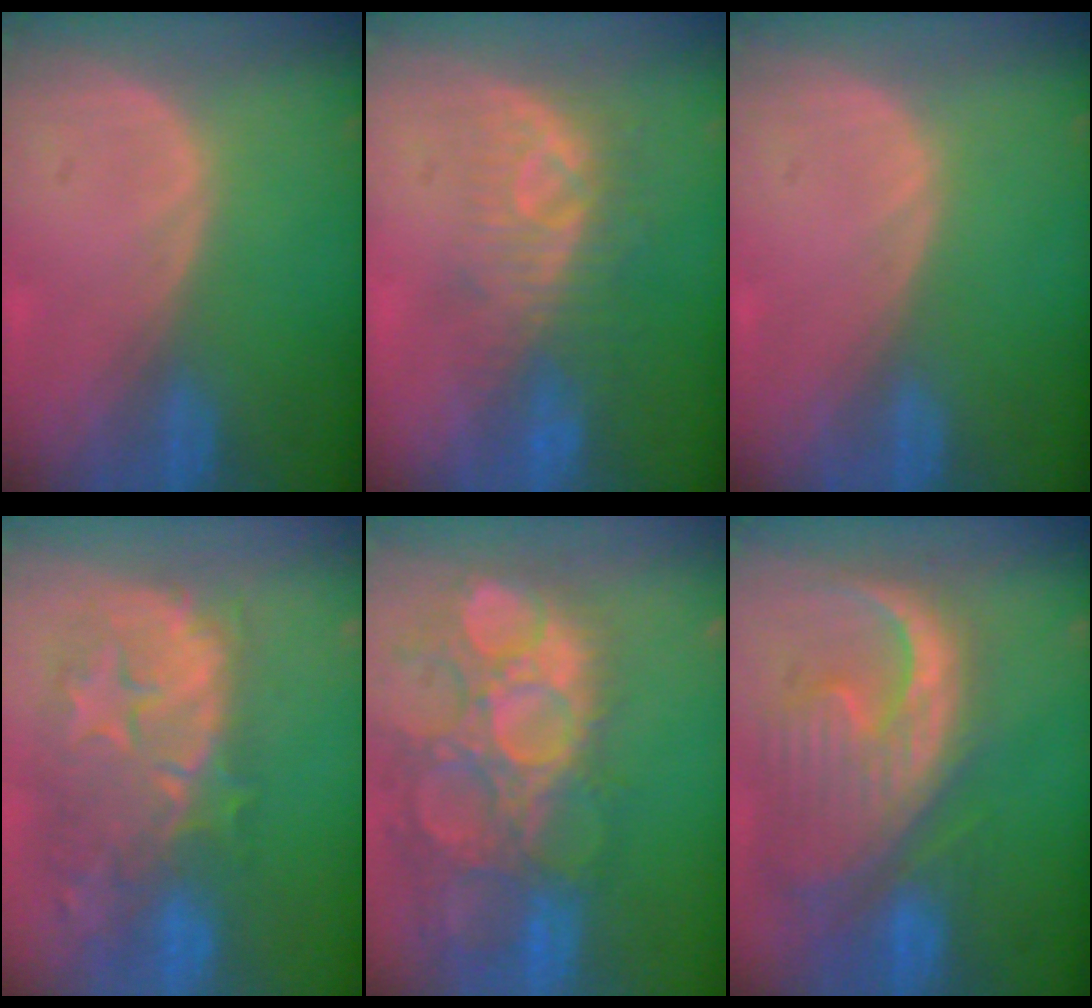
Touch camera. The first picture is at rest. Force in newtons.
{"total": 8.1, "press": 7.5, "slide": 3.2}
{"total": 0.0}
{"total": 11.7, "press": 10.7, "slide": 4.8}
{"total": 15.2, "press": 12.6, "slide": 8.5}
{"total": 13.4, "press": 11.5, "slide": 6.8}